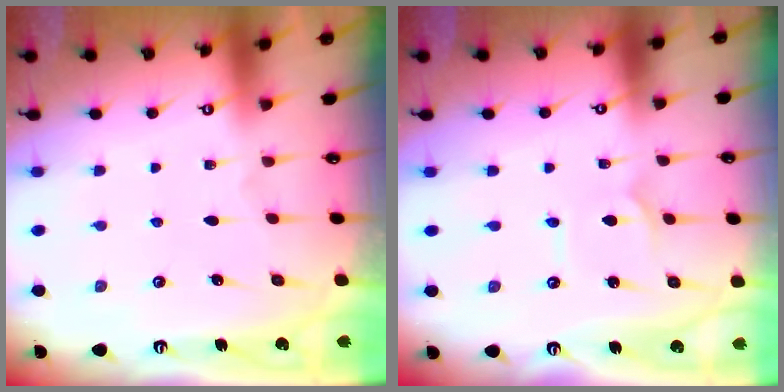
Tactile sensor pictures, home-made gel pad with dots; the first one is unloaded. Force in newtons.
{"total": 1.4, "press": 1.3, "slide": 0.1}